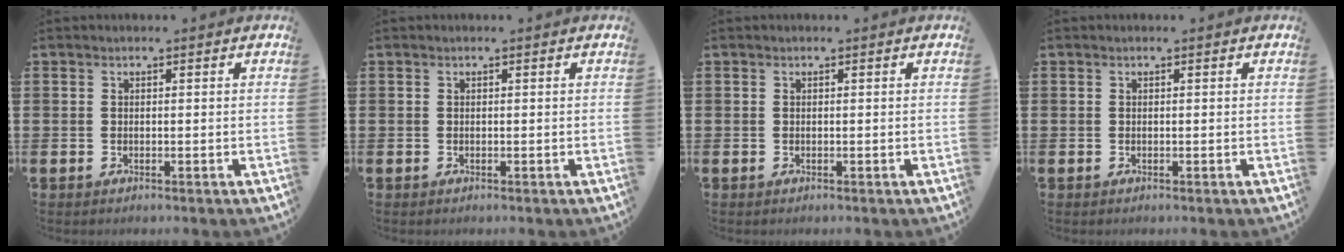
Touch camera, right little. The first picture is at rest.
{"total": 0.0}
{"total": 0.0}
{"total": 0.0}